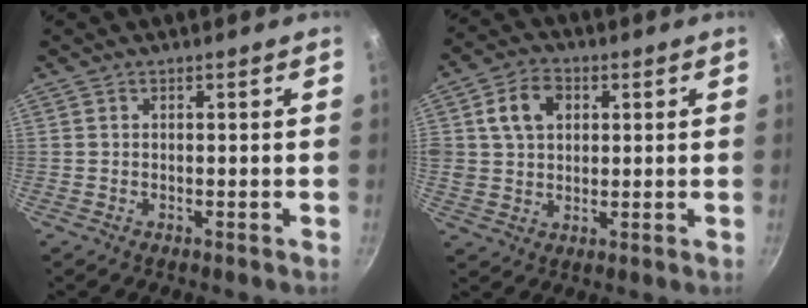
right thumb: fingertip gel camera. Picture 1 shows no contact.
{"total": 8.2, "force": [2.4, 6.3, 4.6], "torque": [-0.065, 0.005, 0.036]}